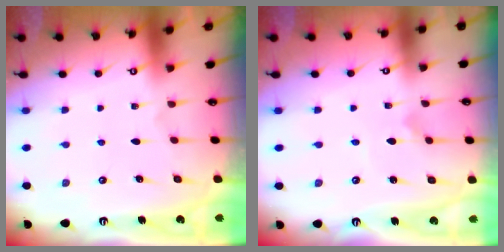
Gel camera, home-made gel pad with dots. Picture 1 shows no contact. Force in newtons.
{"total": 0.7, "press": 0.7, "slide": 0.1}